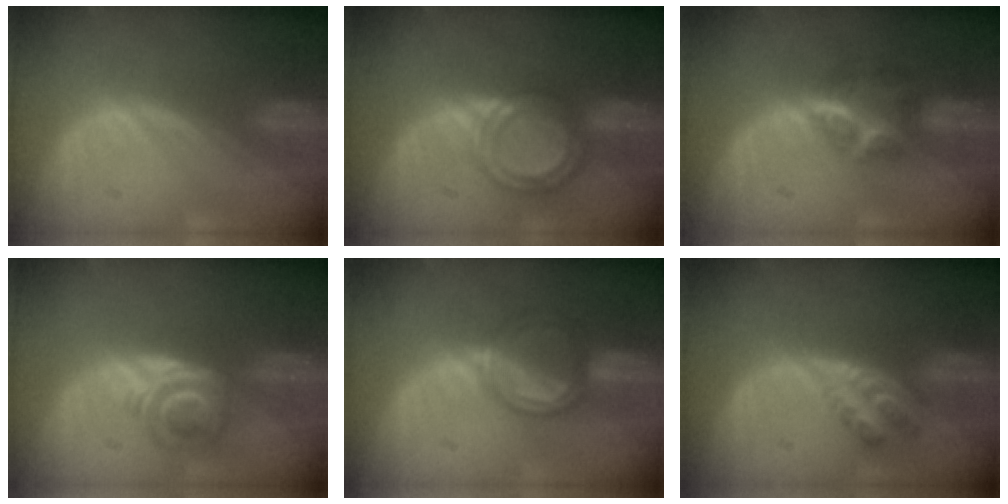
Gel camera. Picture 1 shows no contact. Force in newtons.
{"total": 5.9, "press": 5.4, "slide": 2.5}
{"total": 5.9, "press": 5.5, "slide": 2.2}
{"total": 6.1, "press": 5.1, "slide": 3.3}
{"total": 5.4, "press": 5.1, "slide": 1.7}
{"total": 4.5, "press": 3.8, "slide": 2.5}